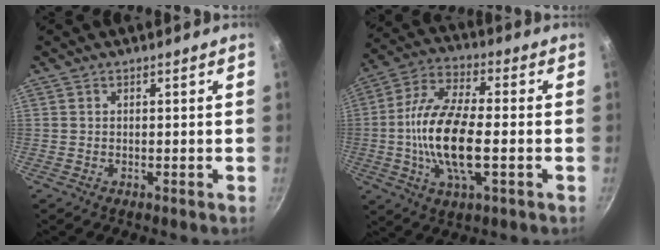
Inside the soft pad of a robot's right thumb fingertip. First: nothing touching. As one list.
[{"total": 16.1, "force": [-2.2, 6.4, 14.6], "torque": [-0.282, 0.020, -0.055]}]